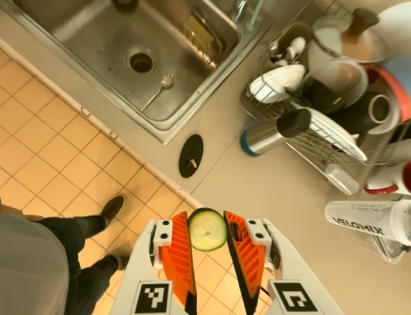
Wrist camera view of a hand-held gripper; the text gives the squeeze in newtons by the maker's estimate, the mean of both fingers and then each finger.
{"total": 7.4, "left": 6.9, "right": 7.9}